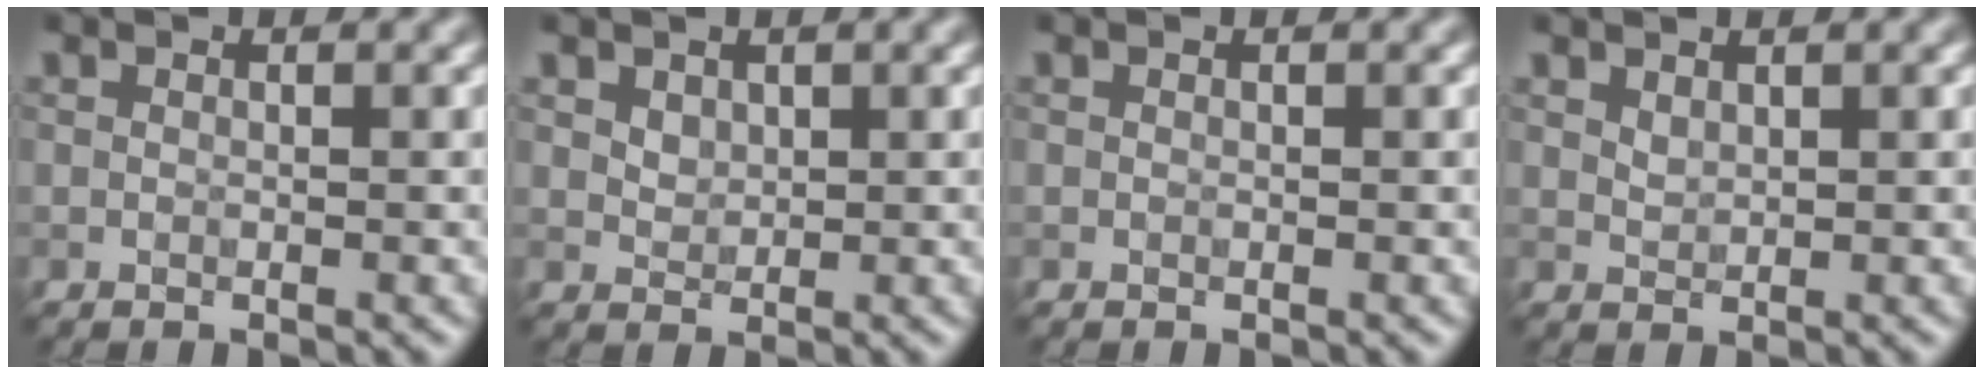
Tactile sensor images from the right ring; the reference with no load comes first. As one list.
[{"total": 1.5, "force": [0.8, 1.0, 0.6], "torque": [-0.011, -0.001, 0.023]}, {"total": 0.0}, {"total": 0.8, "force": [0.7, 0.3, 0.3], "torque": [-0.008, 0.001, 0.022]}]